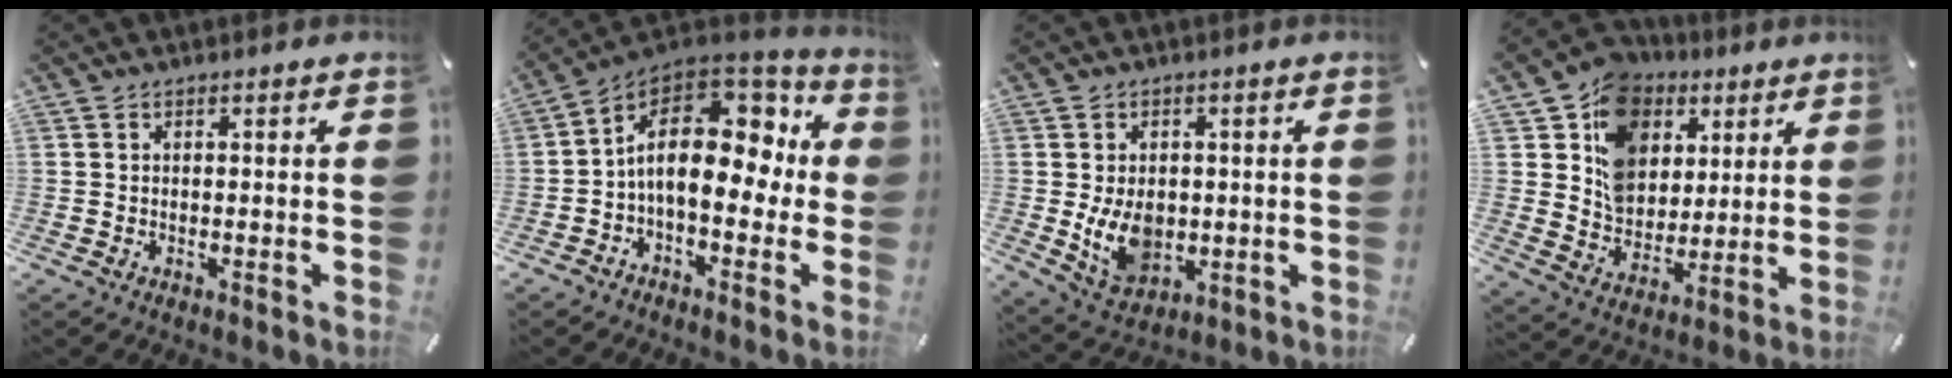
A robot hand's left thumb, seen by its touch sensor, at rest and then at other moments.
{"total": 16.8, "force": [2.0, 10.5, 13.0], "torque": [-0.216, -0.015, 0.039]}
{"total": 9.3, "force": [-0.5, 7.1, 5.9], "torque": [-0.114, 0.000, -0.008]}
{"total": 14.2, "force": [5.5, 12.0, 5.2], "torque": [-0.102, -0.030, 0.109]}